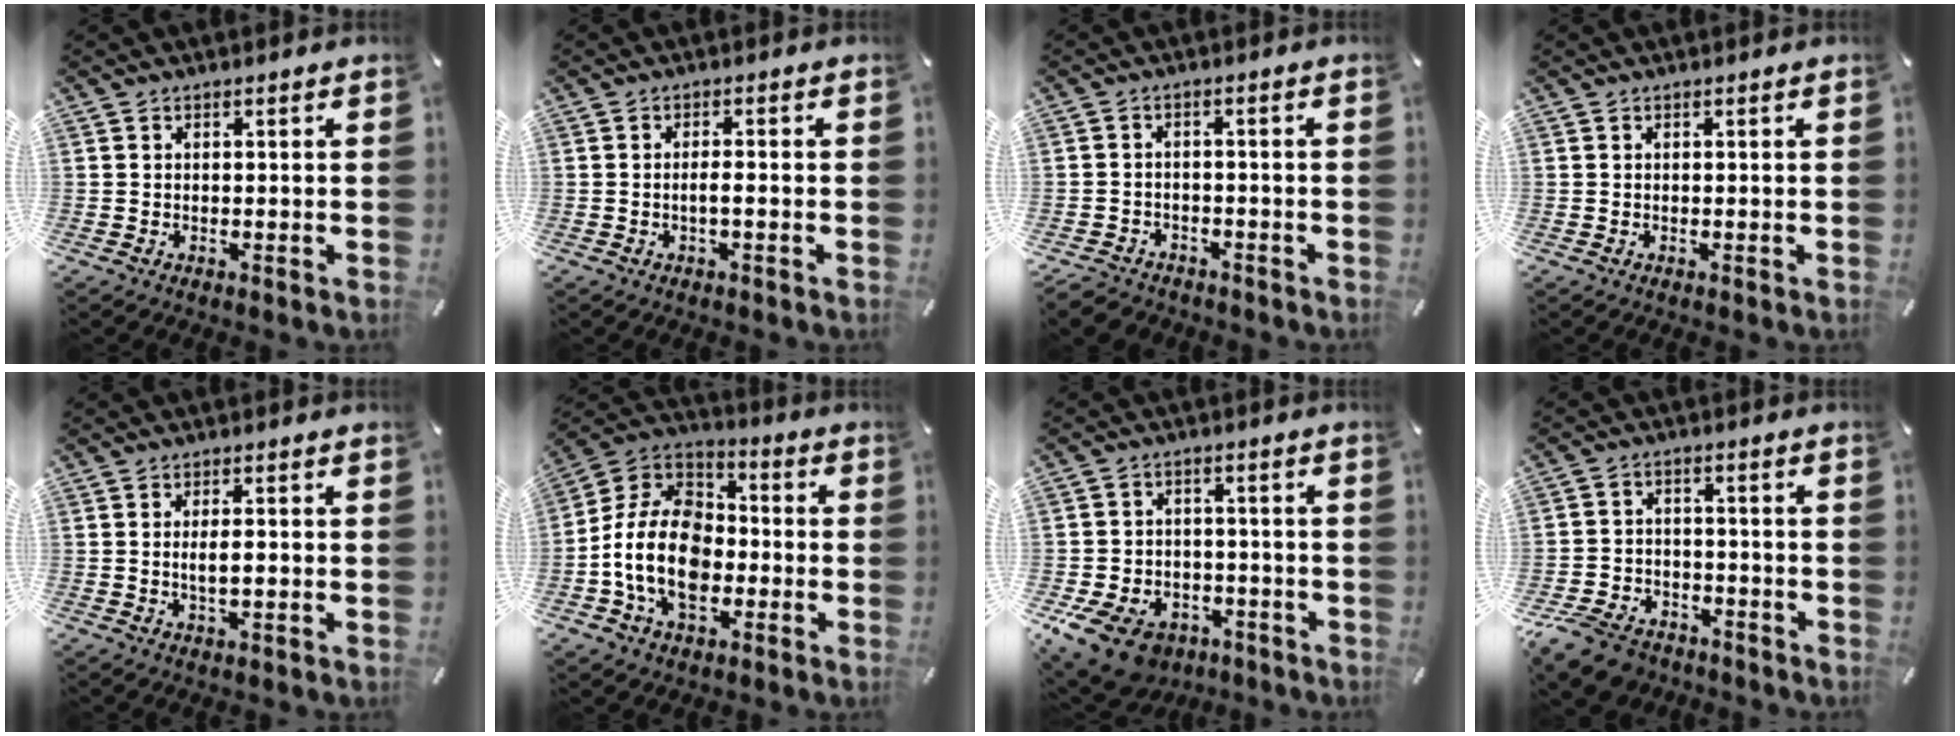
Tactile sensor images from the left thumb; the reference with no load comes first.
{"total": 2.4, "force": [-0.7, 0.4, 2.2], "torque": [-0.041, 0.003, -0.015]}
{"total": 3.3, "force": [-2.6, 1.9, 0.7], "torque": [-0.025, 0.011, -0.055]}
{"total": 0.0}
{"total": 3.8, "force": [-0.2, 1.3, 3.6], "torque": [-0.057, 0.000, -0.006]}
{"total": 15.9, "force": [-4.6, 11.5, 9.9], "torque": [-0.221, 0.022, -0.089]}
{"total": 11.2, "force": [-6.7, 7.4, 5.2], "torque": [-0.111, 0.045, -0.120]}
{"total": 9.2, "force": [-6.8, 5.2, 3.3], "torque": [-0.065, 0.037, -0.127]}